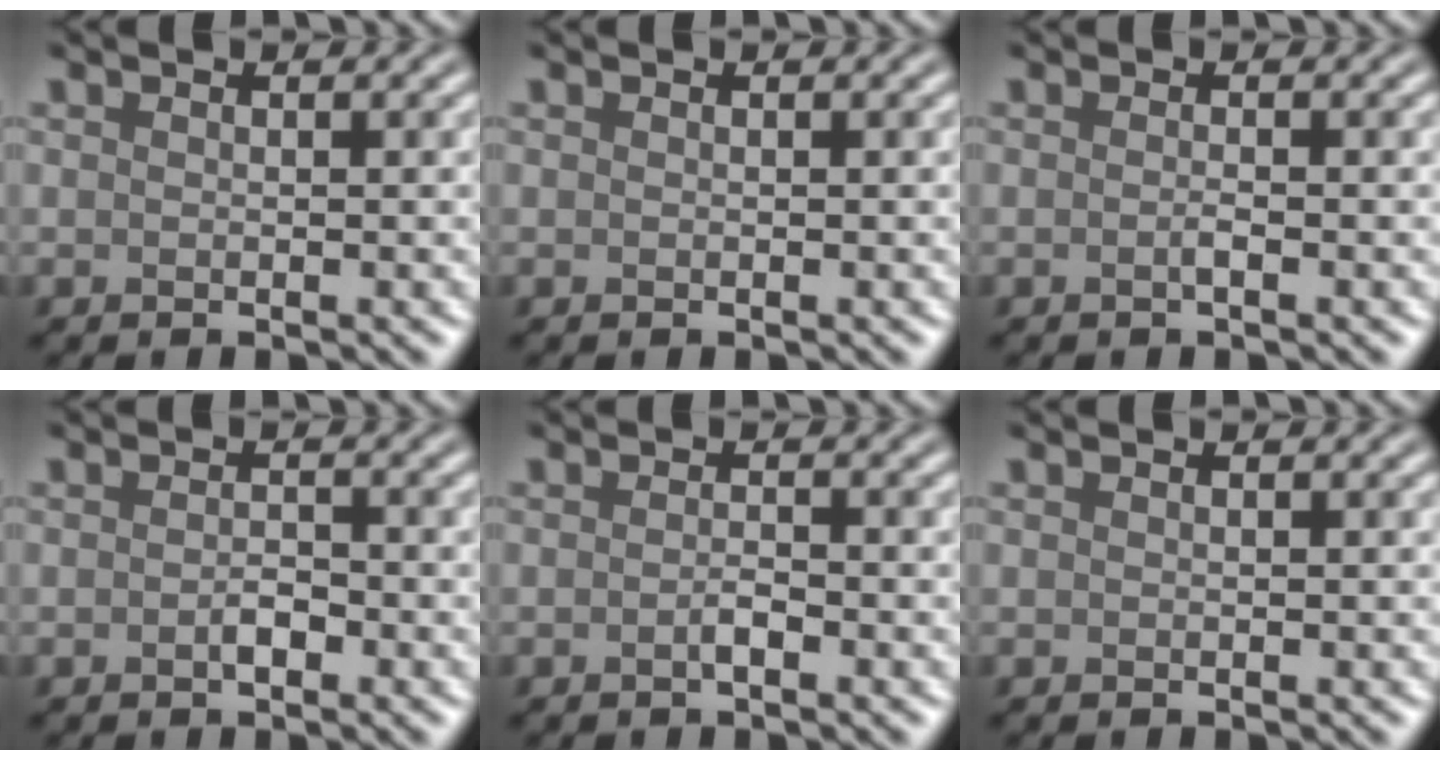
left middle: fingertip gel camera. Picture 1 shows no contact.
{"total": 0.0}
{"total": 0.7, "force": [-0.2, 0.1, 0.7], "torque": [-0.013, 0.000, -0.007]}
{"total": 1.3, "force": [-0.5, 0.6, 1.0], "torque": [-0.019, 0.001, -0.009]}
{"total": 1.0, "force": [-0.5, 0.2, 0.9], "torque": [-0.018, 0.001, -0.009]}
{"total": 0.0}